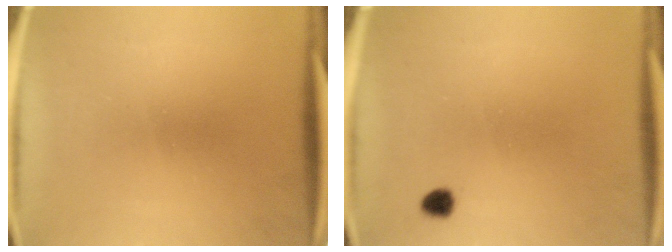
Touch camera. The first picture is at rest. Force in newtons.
{"total": 1.7}